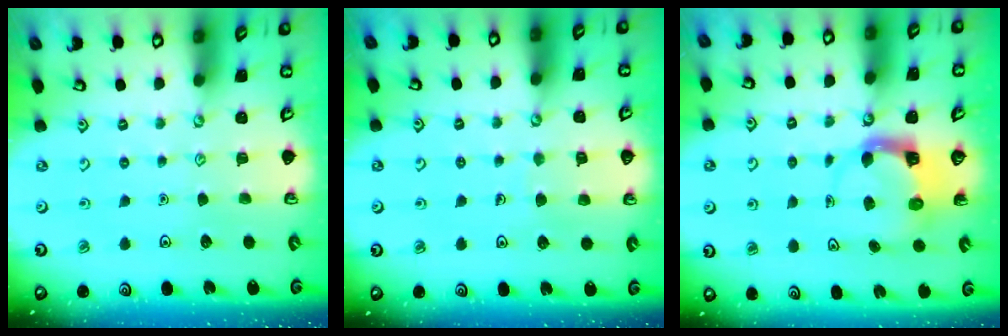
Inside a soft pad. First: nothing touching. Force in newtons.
{"total": 5.2, "press": 5.2, "slide": 0.3}
{"total": 3.9, "press": 3.9, "slide": 0.5}